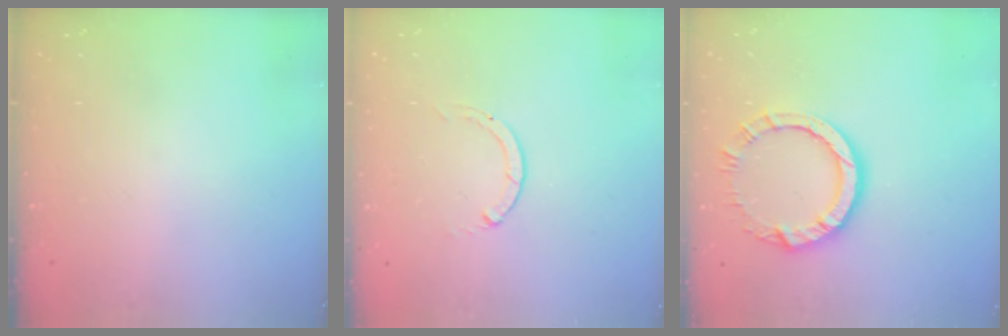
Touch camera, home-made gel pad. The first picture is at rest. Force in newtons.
{"total": 0.0}
{"total": 9.7, "press": 9.6, "slide": 0.7}